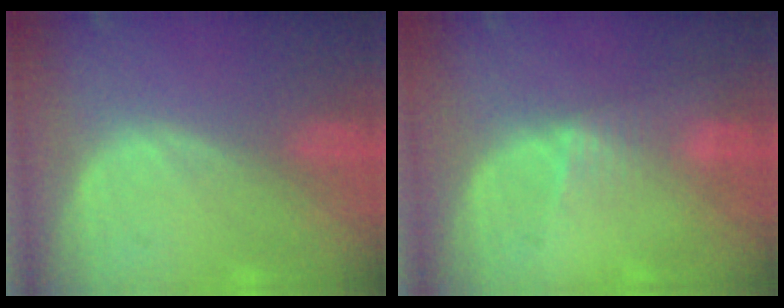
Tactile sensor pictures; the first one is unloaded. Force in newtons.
{"total": 2.6, "press": 2.4, "slide": 0.9}